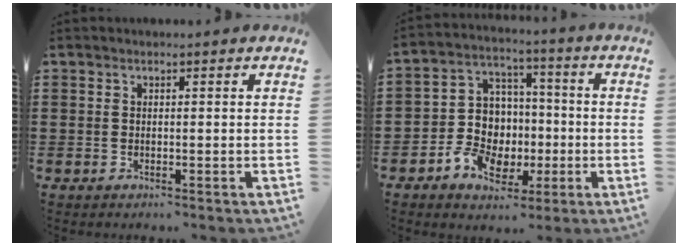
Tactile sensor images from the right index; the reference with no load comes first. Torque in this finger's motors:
{"motor_torque": [1.49, 0.65, 0.73, 0.15]}